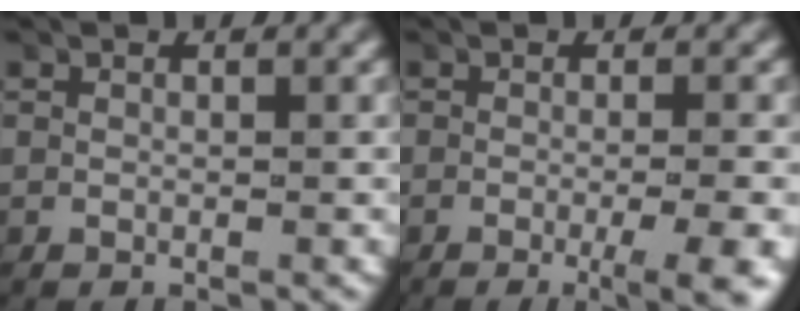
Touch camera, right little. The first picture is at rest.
{"total": 5.1, "force": [-2.8, 0.8, 4.2], "torque": [-0.036, 0.000, -0.049]}